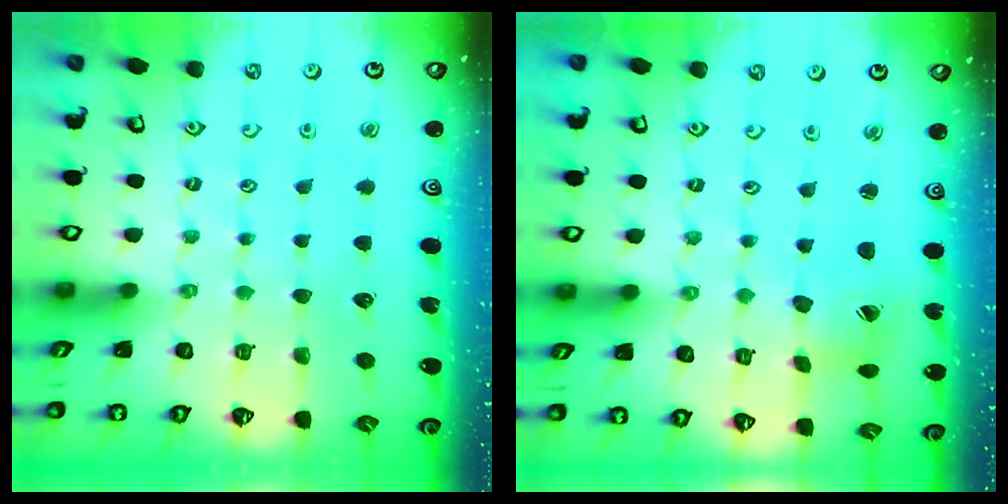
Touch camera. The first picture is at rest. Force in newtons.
{"total": 6.1, "press": 6.0, "slide": 0.6}